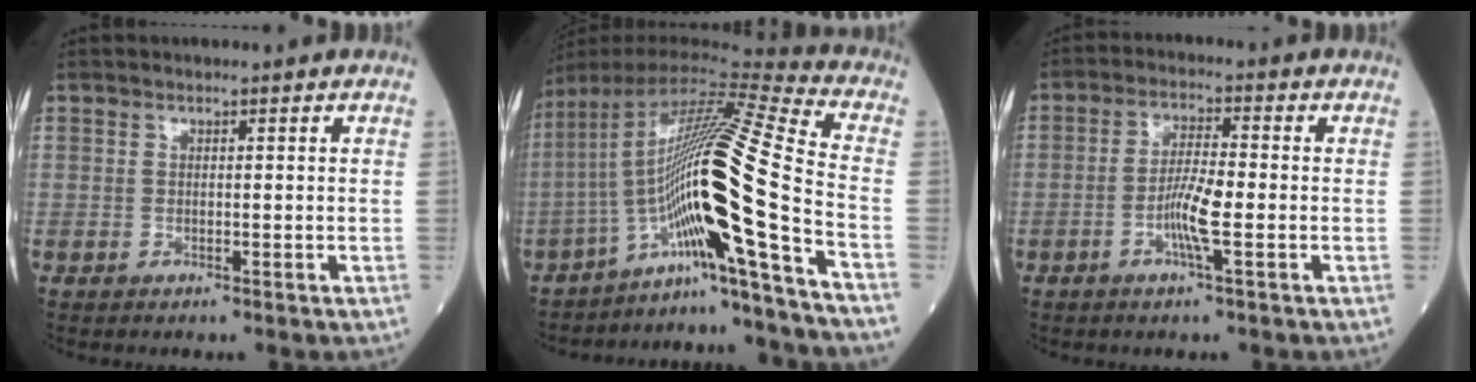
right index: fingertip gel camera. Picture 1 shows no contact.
{"total": 20.4, "force": [-8.3, -2.6, 18.4], "torque": [-0.341, 0.013, -0.147]}
{"total": 5.5, "force": [-1.7, 0.3, 5.2], "torque": [-0.108, -0.002, -0.034]}